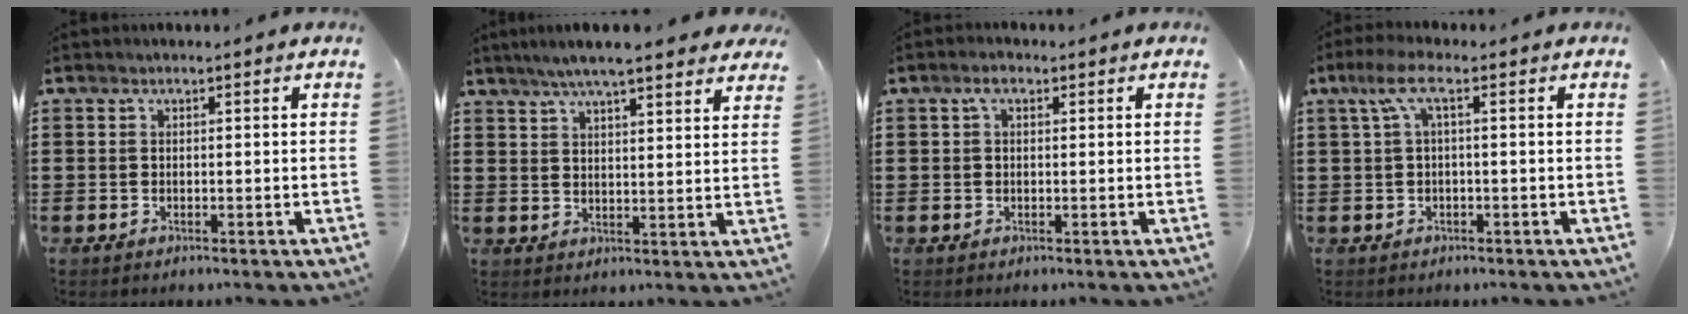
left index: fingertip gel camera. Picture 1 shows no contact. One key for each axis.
{"total": 6.1, "fx": 5.3, "fy": 0.4, "fz": 3.1, "tx": -0.076, "ty": -0.012, "tz": 0.092}
{"total": 2.2, "fx": 0.7, "fy": 1.1, "fz": 1.8, "tx": -0.038, "ty": 0.008, "tz": 0.012}
{"total": 4.5, "fx": 0.4, "fy": 1.1, "fz": 4.3, "tx": -0.092, "ty": 0.004, "tz": 0.001}